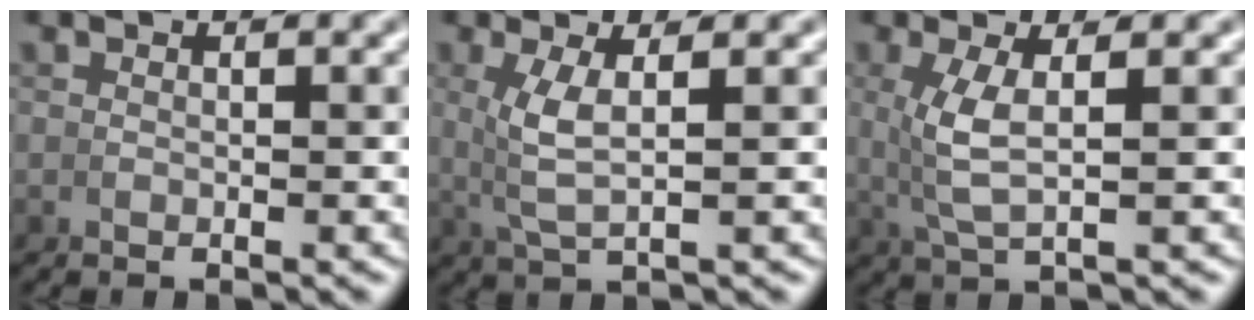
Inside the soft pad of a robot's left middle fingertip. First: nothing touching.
{"total": 3.4, "force": [0.9, 0.7, 3.2], "torque": [-0.072, -0.001, 0.023]}
{"total": 3.7, "force": [0.8, 0.9, 3.5], "torque": [-0.079, -0.001, 0.023]}